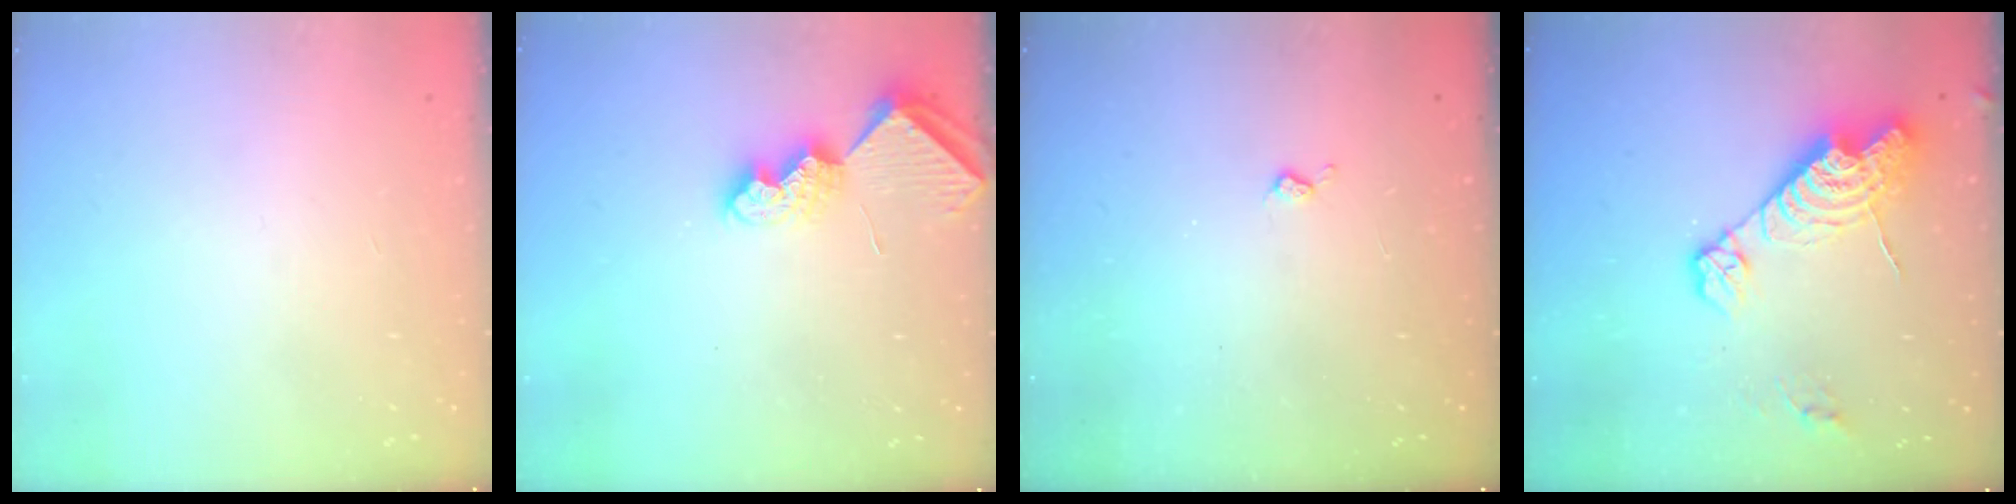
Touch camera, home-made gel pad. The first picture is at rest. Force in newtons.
{"total": 7.1, "press": 7.0, "slide": 0.7}
{"total": 2.8, "press": 2.7, "slide": 0.5}
{"total": 13.9, "press": 13.8, "slide": 1.3}